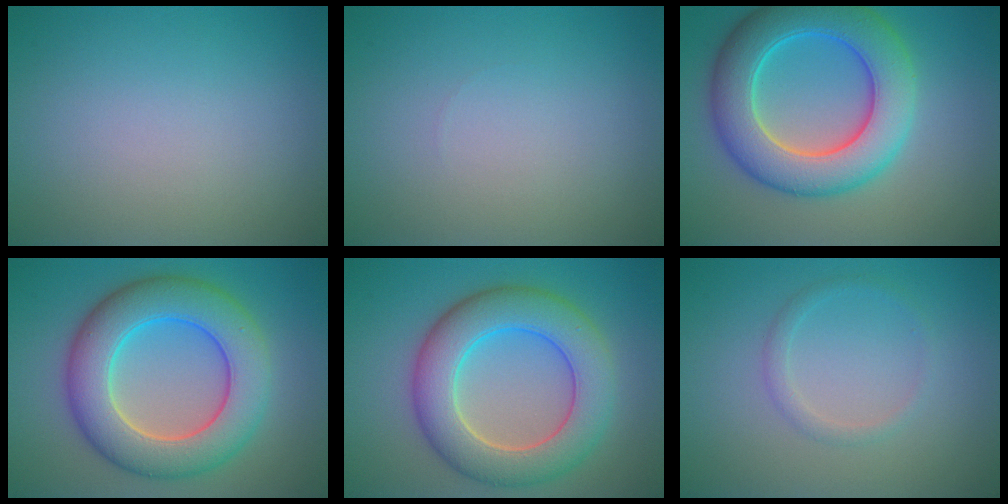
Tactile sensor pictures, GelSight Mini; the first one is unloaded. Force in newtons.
{"total": 0.0}
{"total": 9.0, "press": 9.0, "slide": 0.3}
{"total": 9.3, "press": 9.3, "slide": 0.3}
{"total": 8.3, "press": 8.3, "slide": 0.7}
{"total": 1.3, "press": 1.3, "slide": 0.1}